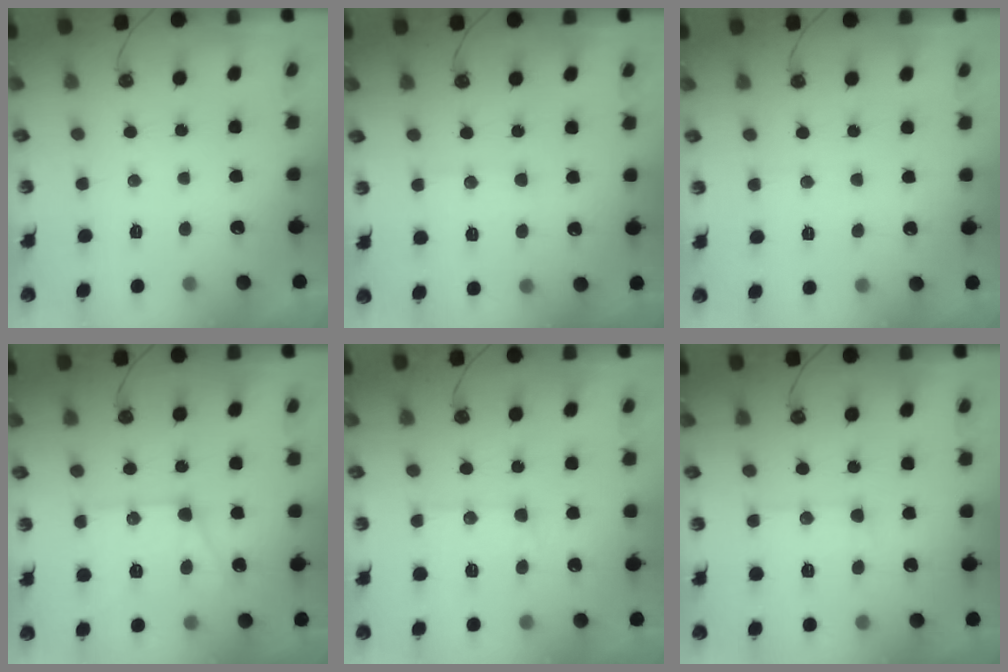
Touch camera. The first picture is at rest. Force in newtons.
{"total": 7.1, "press": 7.1, "slide": 0.6}
{"total": 4.7, "press": 4.7, "slide": 0.6}
{"total": 14.9, "press": 14.8, "slide": 1.1}
{"total": 11.9, "press": 11.9, "slide": 0.8}
{"total": 11.4, "press": 11.4, "slide": 1.0}